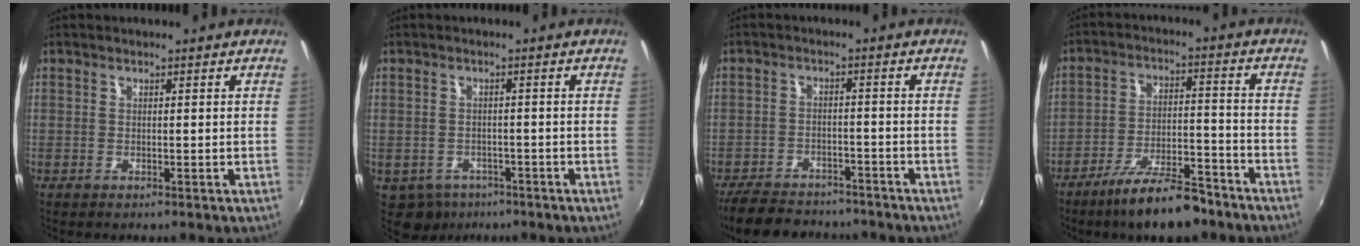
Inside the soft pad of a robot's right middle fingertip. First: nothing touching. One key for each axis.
{"total": 5.7, "fx": -3.5, "fy": 4.2, "fz": 1.8, "tx": -0.049, "ty": -0.014, "tz": -0.045}
{"total": 15.2, "fx": -12.8, "fy": 5.7, "fz": 5.9, "tx": -0.141, "ty": -0.007, "tz": -0.187}
{"total": 12.9, "fx": -10.0, "fy": 3.3, "fz": 7.3, "tx": -0.139, "ty": -0.002, "tz": -0.158}